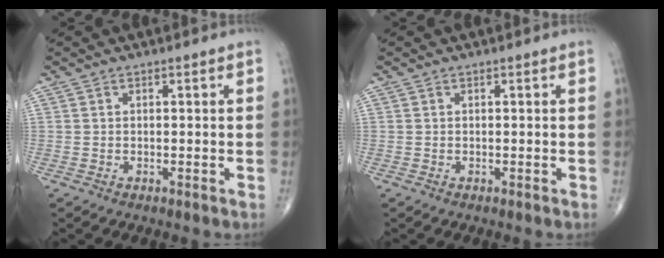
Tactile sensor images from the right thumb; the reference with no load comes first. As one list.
[{"total": 0.0}]